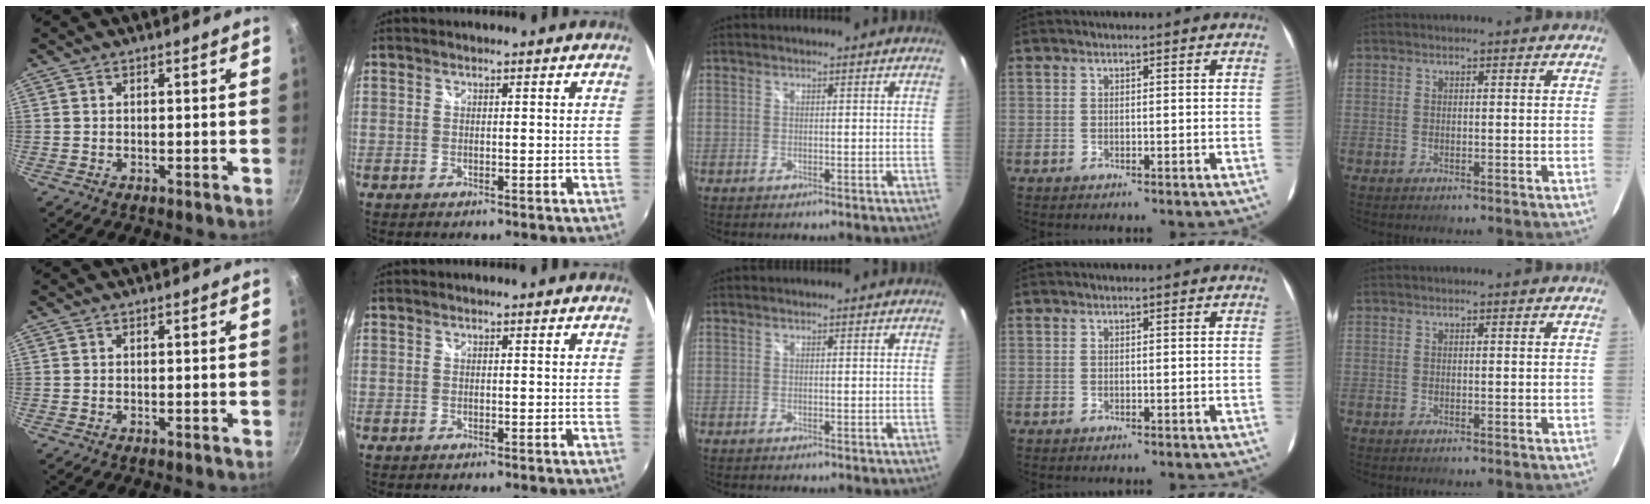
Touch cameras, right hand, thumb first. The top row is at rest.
{}